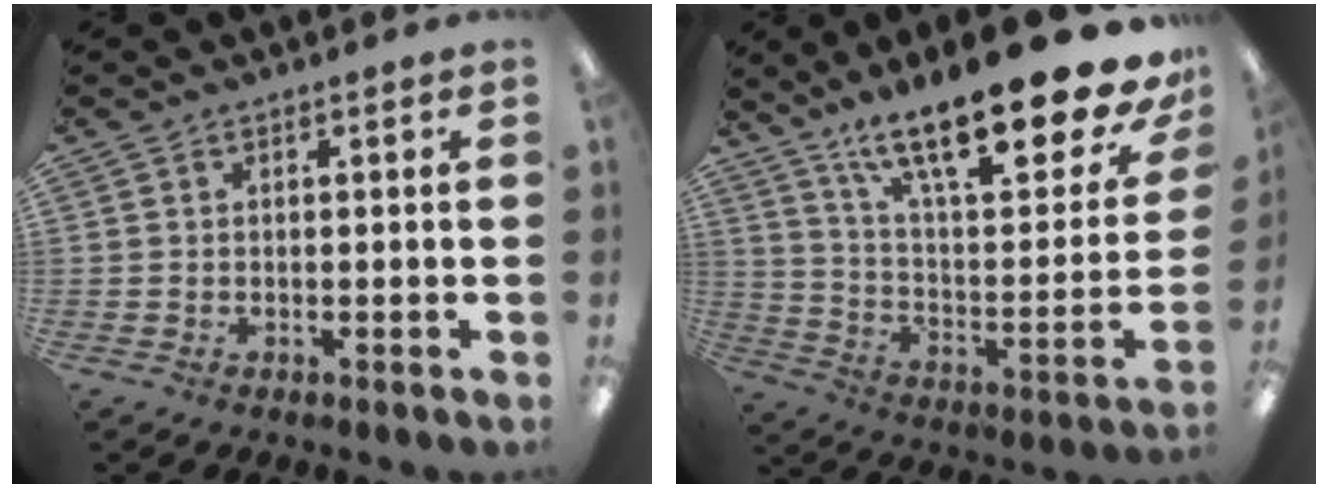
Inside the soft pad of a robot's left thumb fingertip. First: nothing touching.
{"total": 25.0, "force": [16.9, 6.2, 17.3], "torque": [-0.253, -0.116, 0.275]}